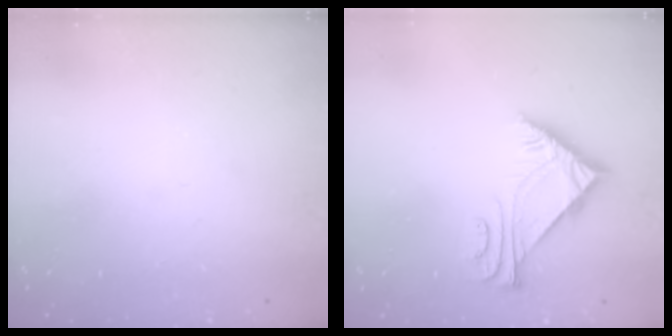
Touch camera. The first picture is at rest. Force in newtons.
{"total": 5.4, "press": 5.3, "slide": 1.0}